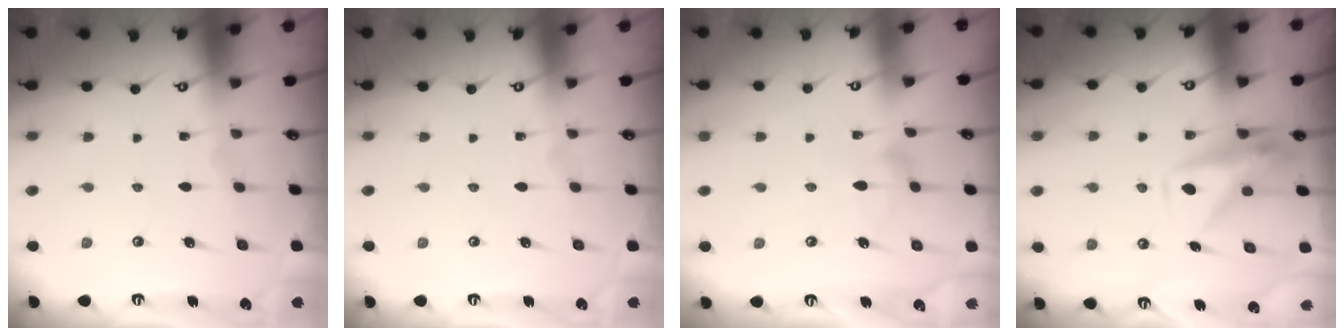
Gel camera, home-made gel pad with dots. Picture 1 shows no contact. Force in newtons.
{"total": 0.0}
{"total": 7.8, "press": 7.8, "slide": 0.3}
{"total": 9.3, "press": 9.2, "slide": 1.4}